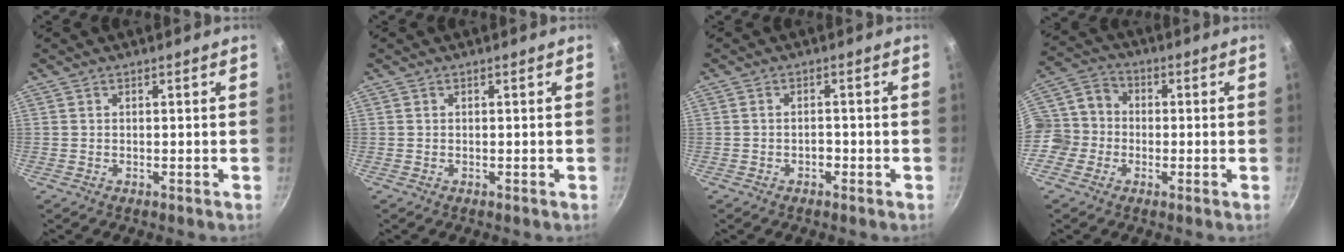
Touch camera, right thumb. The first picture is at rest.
{"total": 0.0}
{"total": 1.4, "force": [-0.8, 0.9, 0.8], "torque": [-0.008, 0.012, -0.009]}
{"total": 9.0, "force": [-2.0, 8.0, 3.6], "torque": [-0.034, 0.025, -0.060]}